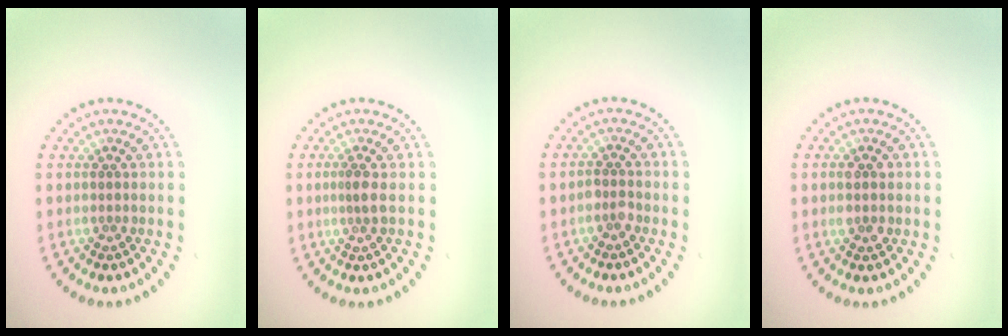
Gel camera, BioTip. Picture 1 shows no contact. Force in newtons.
{"total": 1.2, "press": 0.8, "slide": 0.8}
{"total": 1.1, "press": 1.1, "slide": 0.3}
{"total": 2.0, "press": 2.0, "slide": 0.1}